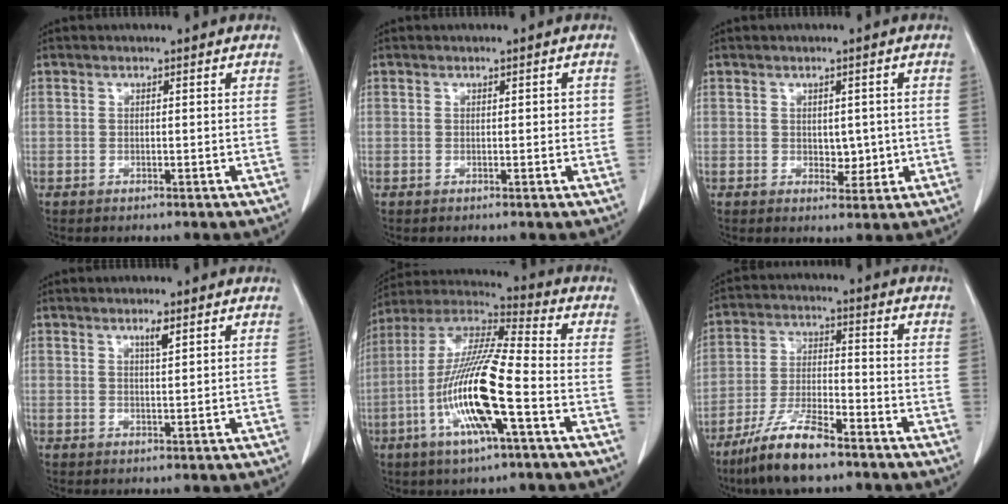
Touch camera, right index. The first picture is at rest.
{"total": 1.5, "force": [0.2, 0.8, 1.2], "torque": [-0.011, 0.004, 0.002]}
{"total": 3.0, "force": [0.1, 2.0, 2.2], "torque": [-0.025, -0.004, 0.008]}
{"total": 1.8, "force": [1.1, 0.1, 1.4], "torque": [-0.026, -0.003, 0.020]}
{"total": 16.8, "force": [-5.0, 1.4, 16.0], "torque": [-0.324, -0.008, -0.097]}
{"total": 10.7, "force": [-7.8, 1.9, 7.1], "torque": [-0.143, -0.021, -0.146]}